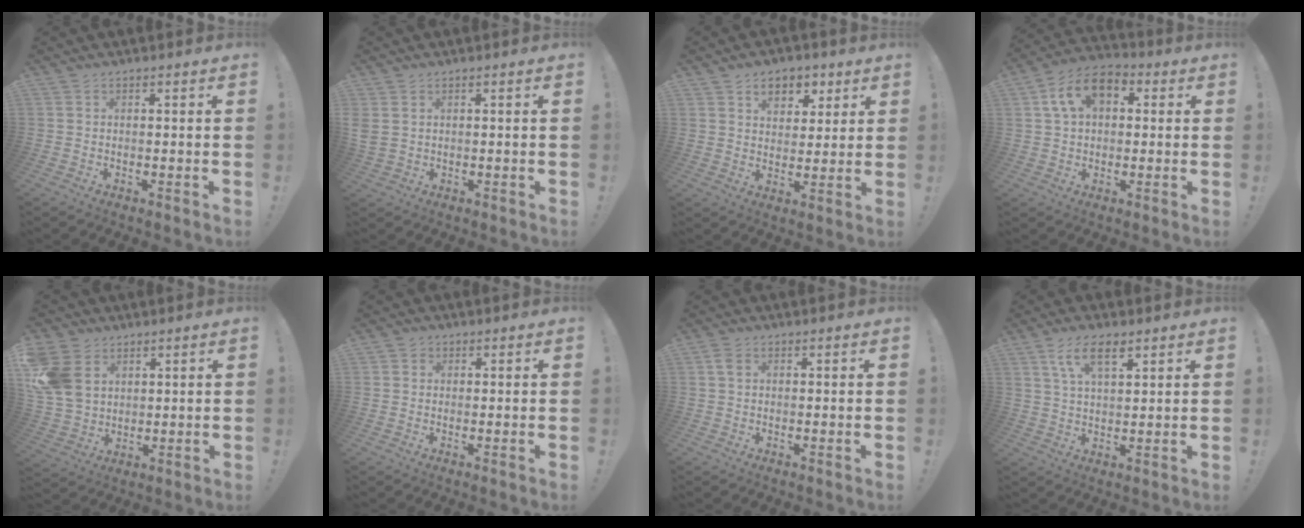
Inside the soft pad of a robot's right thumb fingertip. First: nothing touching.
{"total": 2.9, "force": [1.2, 1.9, 1.8], "torque": [-0.035, 0.005, 0.025]}
{"total": 8.1, "force": [4.3, 6.0, 3.3], "torque": [-0.036, -0.025, 0.080]}
{"total": 11.9, "force": [3.8, 8.0, 7.9], "torque": [-0.133, 0.011, 0.074]}
{"total": 12.5, "force": [4.4, 9.7, 6.4], "torque": [-0.136, -0.012, 0.091]}
{"total": 1.5, "force": [0.4, 1.4, 0.3], "torque": [0.000, 0.000, 0.006]}
{"total": 2.4, "force": [0.8, 1.4, 1.8], "torque": [-0.030, 0.001, 0.014]}
{"total": 8.2, "force": [4.4, 3.4, 6.1], "torque": [-0.105, -0.007, 0.080]}